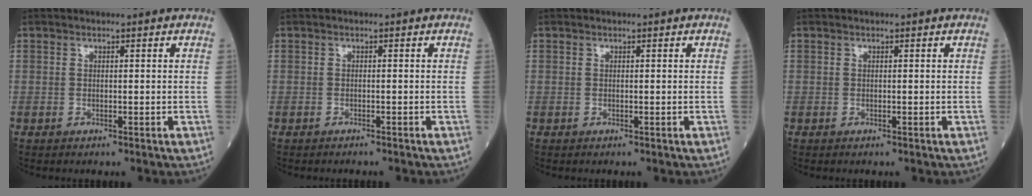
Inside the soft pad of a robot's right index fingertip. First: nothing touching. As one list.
[{"total": 1.2, "force": [-1.1, 0.1, 0.4], "torque": [-0.008, -0.001, -0.014]}, {"total": 0.0}, {"total": 0.0}]